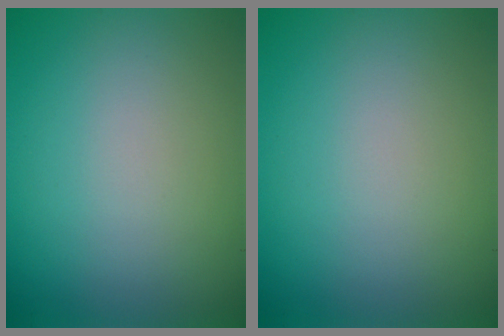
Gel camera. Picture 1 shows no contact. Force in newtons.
{"total": 0.0}